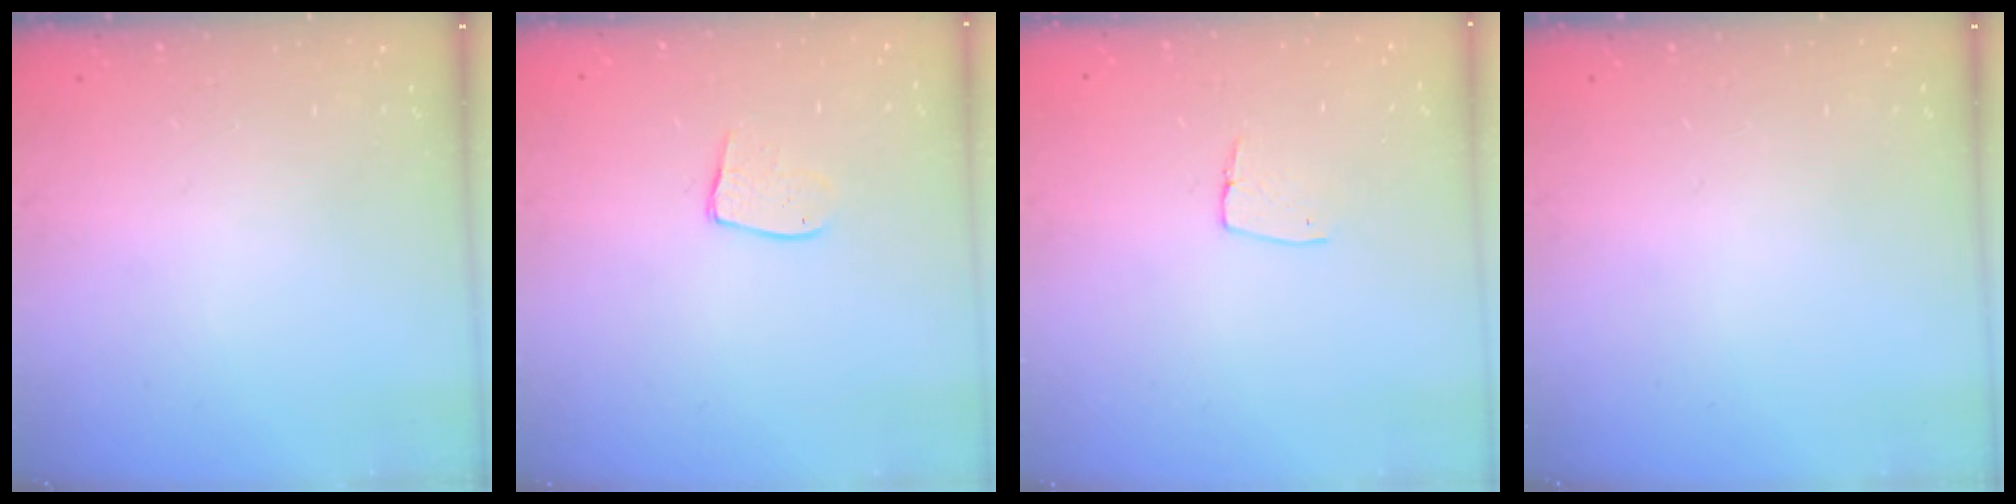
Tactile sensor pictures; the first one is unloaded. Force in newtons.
{"total": 7.9, "press": 7.9, "slide": 0.4}
{"total": 6.0, "press": 6.0, "slide": 0.4}
{"total": 0.0}